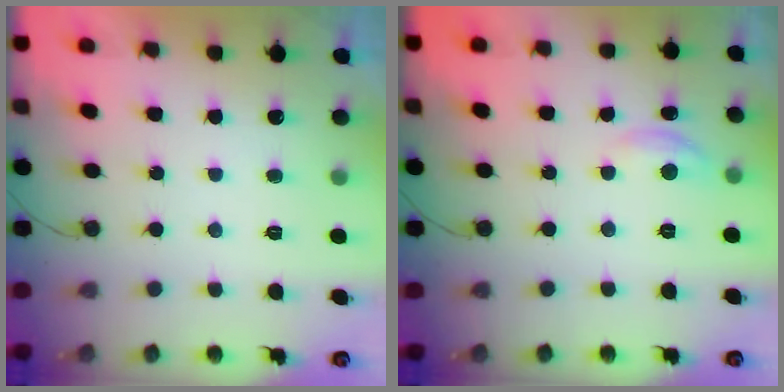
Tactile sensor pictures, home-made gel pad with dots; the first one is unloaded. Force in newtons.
{"total": 3.3, "press": 3.3, "slide": 0.2}